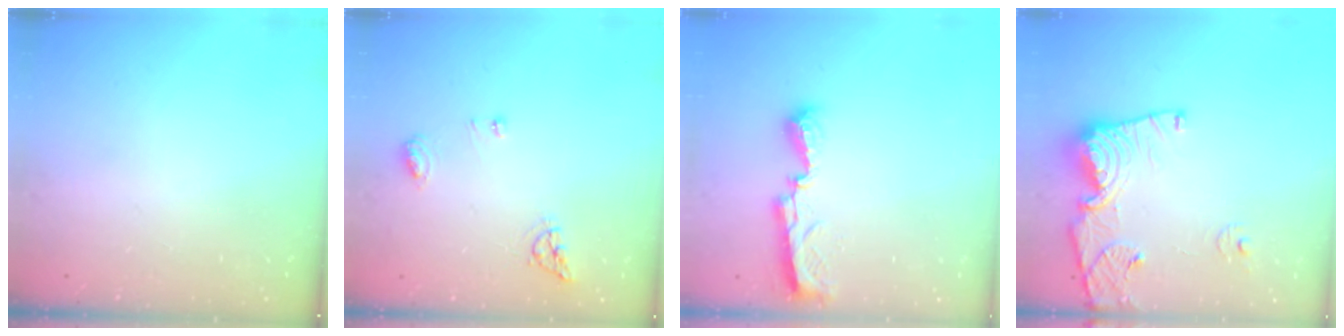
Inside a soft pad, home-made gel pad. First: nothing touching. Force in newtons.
{"total": 6.6, "press": 6.5, "slide": 0.6}
{"total": 8.3, "press": 8.2, "slide": 0.4}
{"total": 14.7, "press": 14.6, "slide": 1.8}